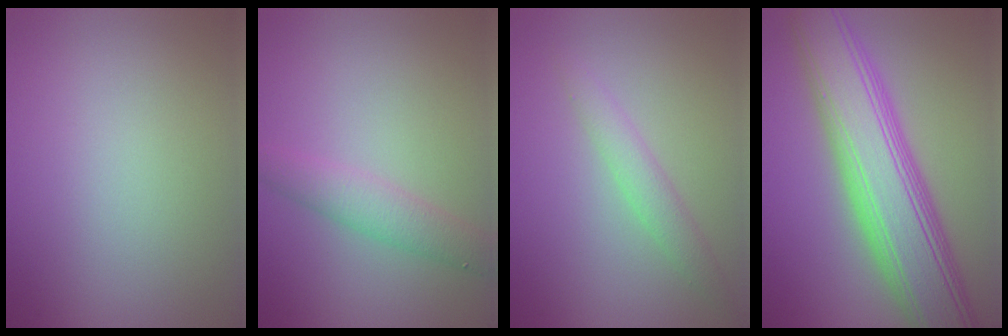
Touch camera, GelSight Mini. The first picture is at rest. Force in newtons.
{"total": 2.8, "press": 2.8, "slide": 0.2}
{"total": 2.0, "press": 2.0, "slide": 0.2}
{"total": 10.1, "press": 10.1, "slide": 0.4}